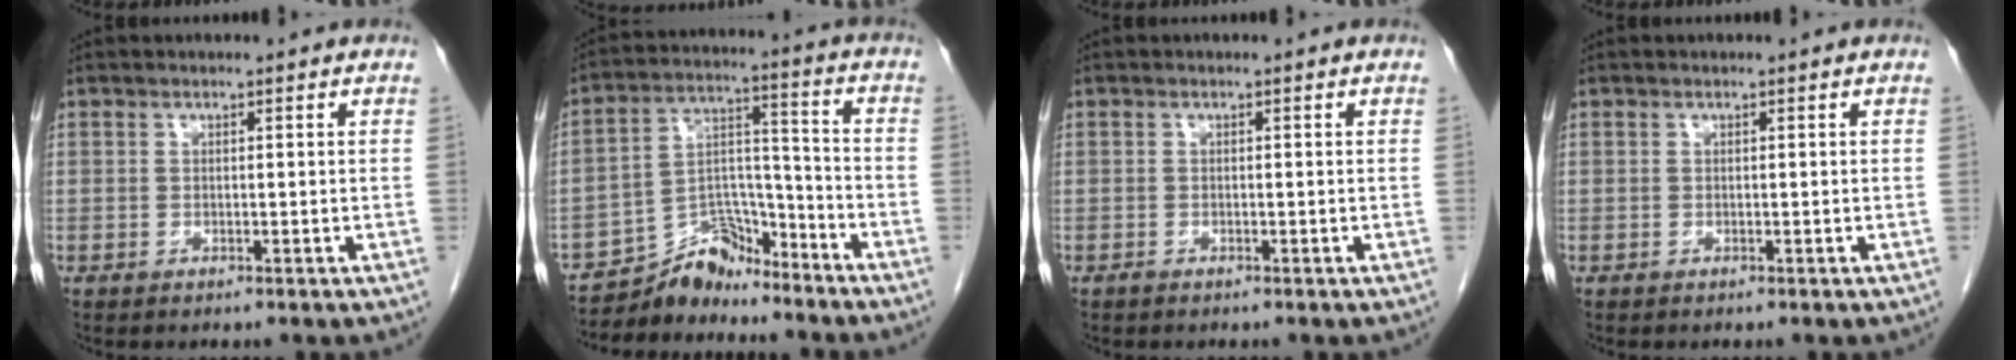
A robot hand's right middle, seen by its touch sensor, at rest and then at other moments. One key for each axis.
{"total": 8.7, "fx": -8.3, "fy": 2.5, "fz": 0.7, "tx": -0.010, "ty": 0.033, "tz": -0.151}
{"total": 0.0}
{"total": 0.0}